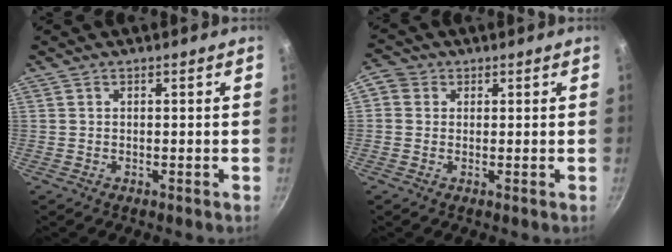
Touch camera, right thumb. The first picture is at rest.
{"total": 3.2, "force": [0.6, 3.0, 1.1], "torque": [-0.003, 0.001, -0.004]}